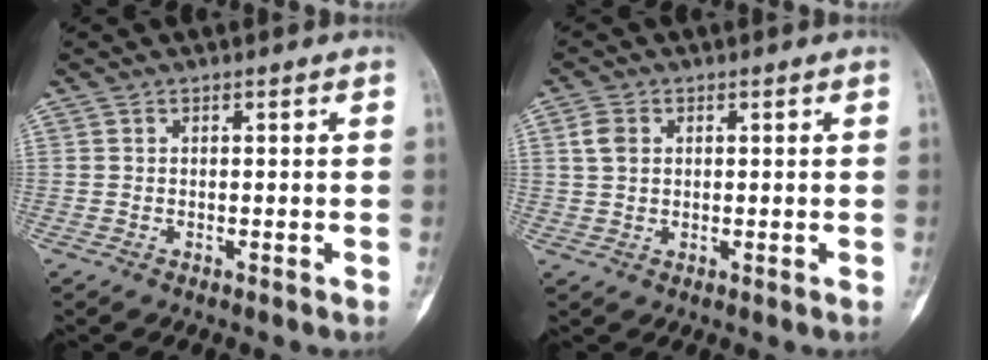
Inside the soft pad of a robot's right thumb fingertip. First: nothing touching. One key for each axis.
{"total": 3.5, "fx": 1.0, "fy": 2.6, "fz": 2.1, "tx": -0.039, "ty": 0.003, "tz": 0.020}